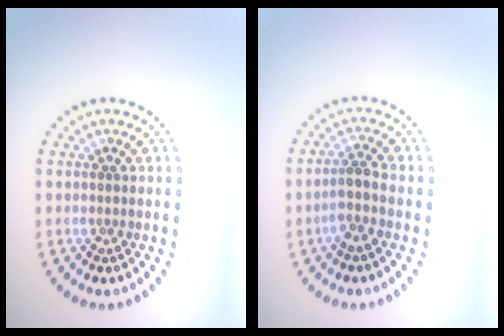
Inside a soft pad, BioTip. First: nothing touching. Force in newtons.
{"total": 2.1, "press": 1.5, "slide": 1.4}